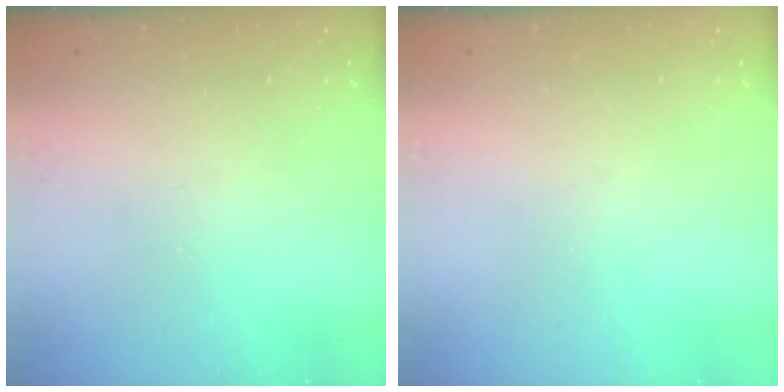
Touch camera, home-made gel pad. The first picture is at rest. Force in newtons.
{"total": 0.0}